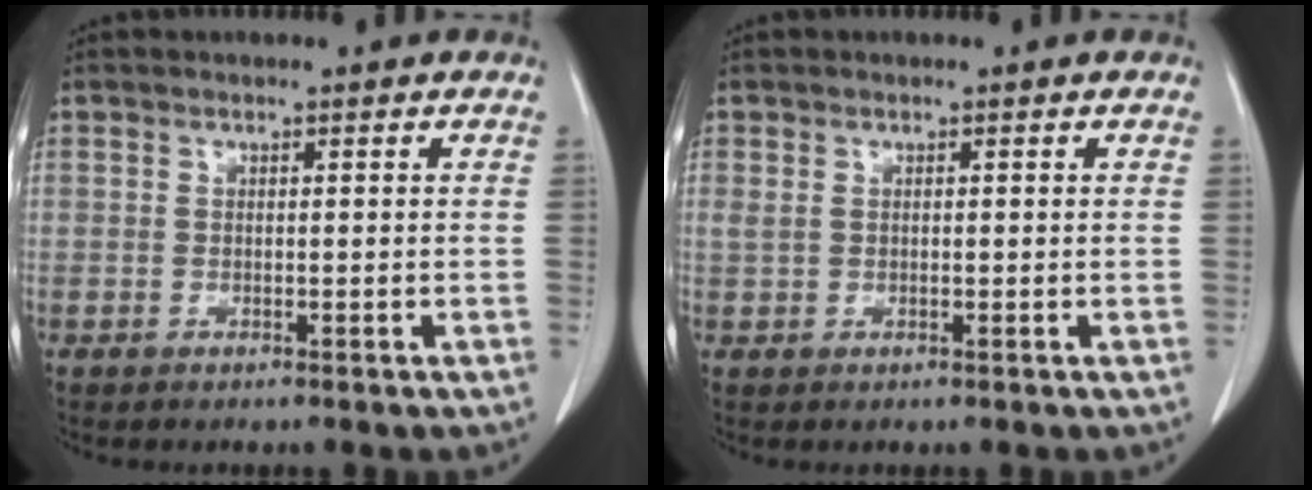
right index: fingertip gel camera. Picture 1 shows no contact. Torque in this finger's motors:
{"motor_torque": [0.09, 0.14, 0.02, 0.00]}